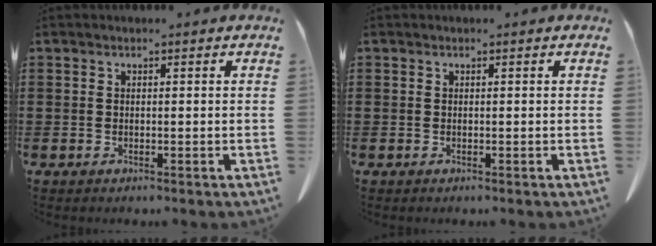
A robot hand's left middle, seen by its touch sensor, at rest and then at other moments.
{"total": 0.0}